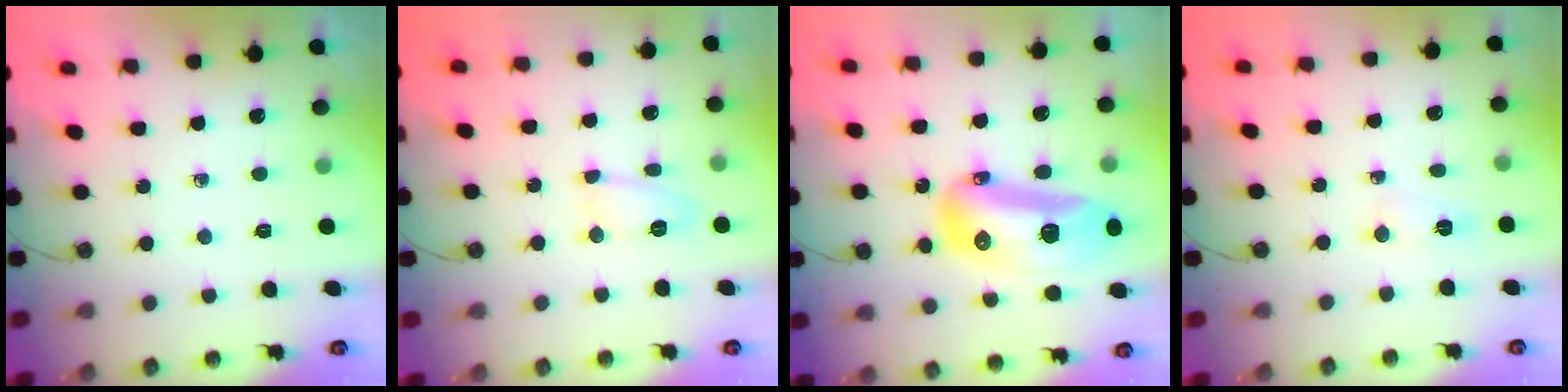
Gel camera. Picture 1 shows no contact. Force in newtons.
{"total": 8.3, "press": 7.0, "slide": 4.4}
{"total": 19.0, "press": 18.8, "slide": 2.6}
{"total": 3.9, "press": 3.9, "slide": 0.7}